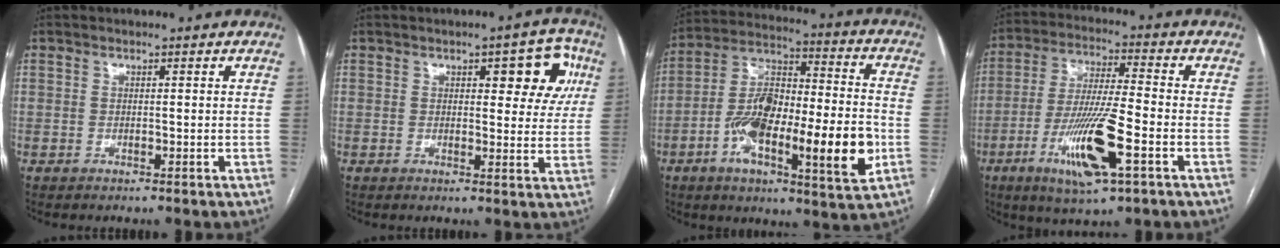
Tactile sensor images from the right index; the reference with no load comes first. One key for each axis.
{"total": 7.9, "fx": 3.1, "fy": 3.1, "fz": 6.6, "tx": -0.060, "ty": 0.019, "tz": 0.032}
{"total": 20.8, "fx": -5.8, "fy": 4.7, "fz": 19.4, "tx": -0.320, "ty": 0.009, "tz": -0.093}
{"total": 13.8, "fx": -5.3, "fy": 1.5, "fz": 12.6, "tx": -0.246, "ty": -0.020, "tz": -0.093}